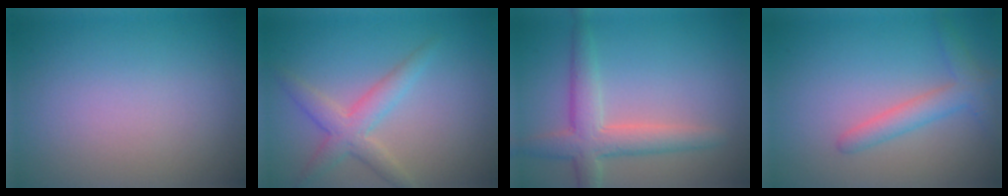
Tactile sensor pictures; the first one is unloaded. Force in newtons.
{"total": 3.3, "press": 3.3, "slide": 0.1}
{"total": 4.4, "press": 4.4, "slide": 0.3}
{"total": 2.1, "press": 2.1, "slide": 0.2}